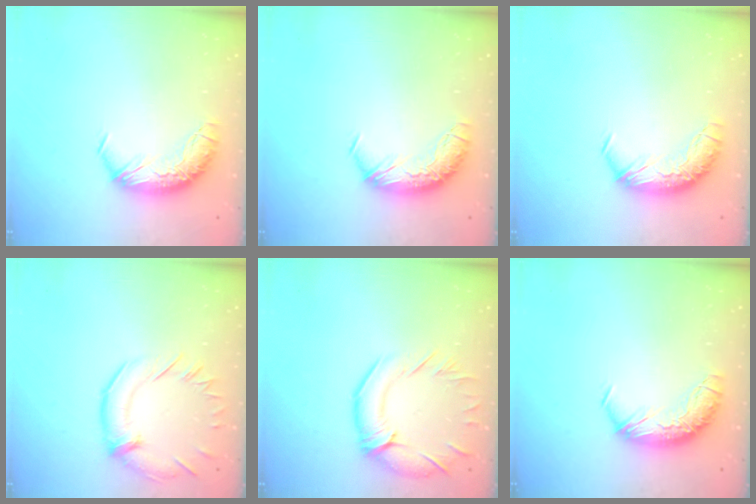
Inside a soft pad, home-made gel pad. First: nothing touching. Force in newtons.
{"total": 0.0}
{"total": 0.0}
{"total": 0.8, "press": 0.4, "slide": 0.7}
{"total": 5.0, "press": 4.7, "slide": 1.7}
{"total": 0.0}